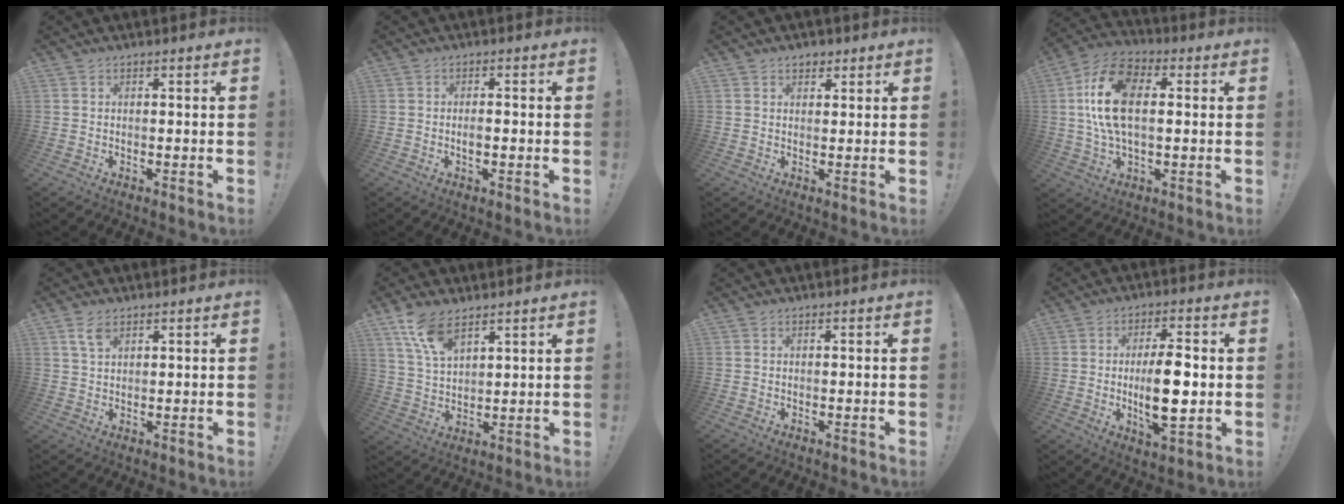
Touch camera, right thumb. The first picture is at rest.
{"total": 2.2, "force": [-0.7, 1.0, 1.8], "torque": [-0.022, 0.001, -0.015]}
{"total": 2.4, "force": [1.5, 1.7, 0.8], "torque": [0.003, -0.008, 0.023]}
{"total": 16.5, "force": [2.2, 9.3, 13.4], "torque": [-0.264, 0.004, 0.036]}
{"total": 4.4, "force": [2.4, 2.0, 3.0], "torque": [-0.053, -0.006, 0.045]}
{"total": 9.8, "force": [6.9, 4.2, 5.5], "torque": [-0.101, -0.035, 0.132]}
{"total": 0.0}
{"total": 12.9, "force": [-1.1, 7.2, 10.6], "torque": [-0.171, 0.004, -0.022]}